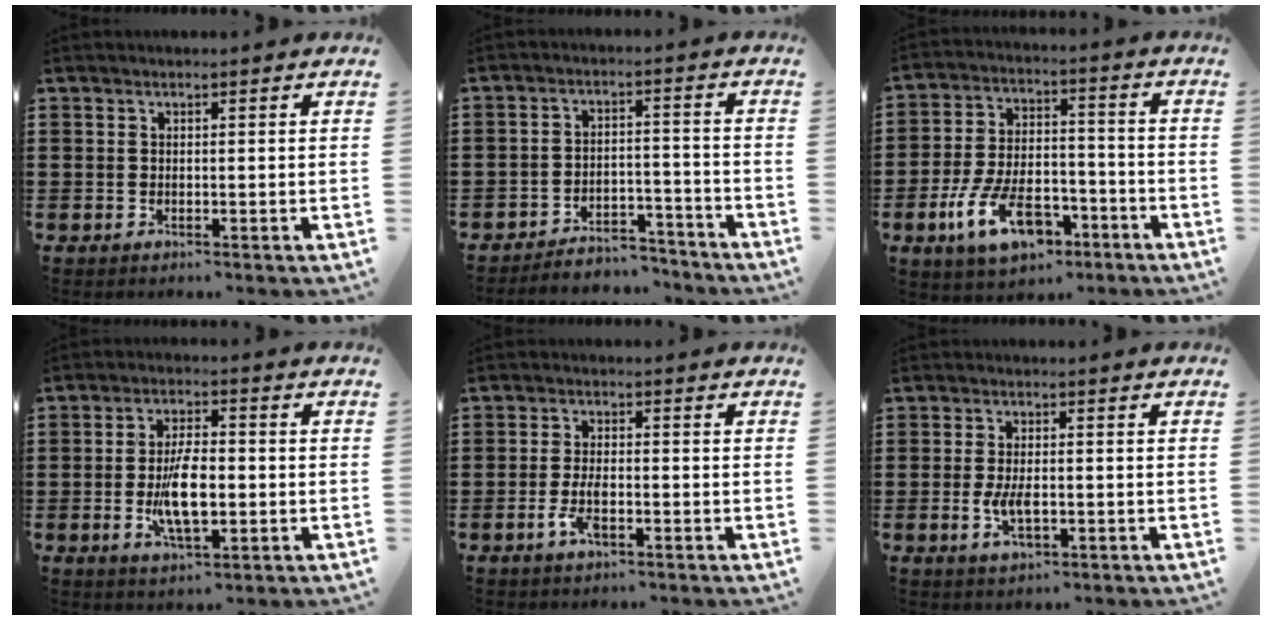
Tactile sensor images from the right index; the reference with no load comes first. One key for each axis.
{"total": 4.3, "fx": -4.2, "fy": 1.0, "fz": 0.6, "tx": -0.012, "ty": 0.014, "tz": -0.084}
{"total": 11.0, "fx": -5.7, "fy": 5.5, "fz": 7.6, "tx": -0.151, "ty": 0.008, "tz": -0.106}
{"total": 8.2, "fx": -1.3, "fy": 3.4, "fz": 7.3, "tx": -0.152, "ty": -0.002, "tz": -0.027}
{"total": 4.0, "fx": -1.5, "fy": 1.5, "fz": 3.3, "tx": -0.072, "ty": -0.004, "tz": -0.029}
{"total": 4.2, "fx": -0.9, "fy": 1.8, "fz": 3.6, "tx": -0.081, "ty": -0.006, "tz": -0.017}